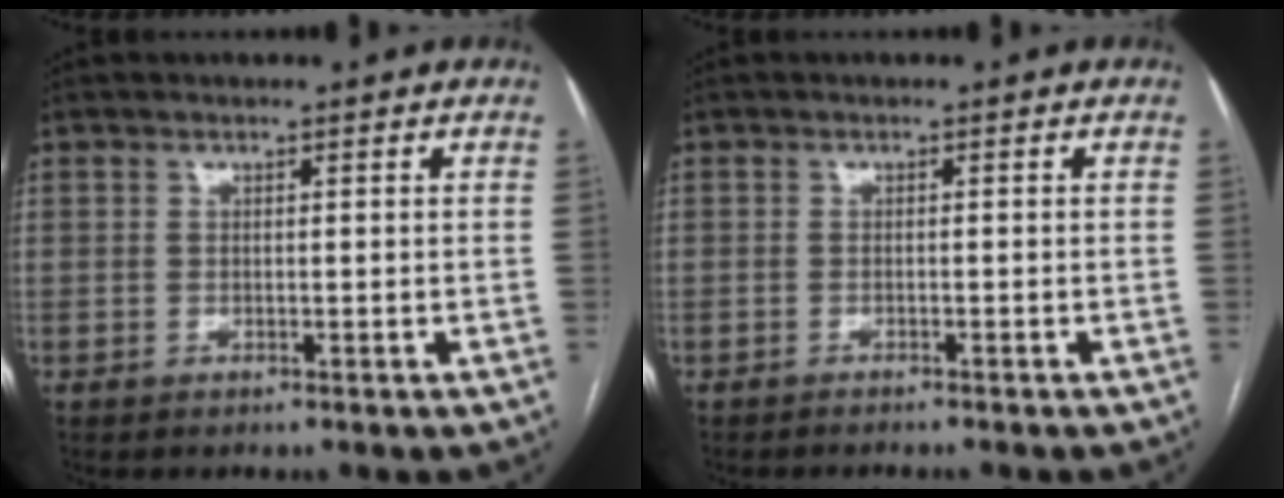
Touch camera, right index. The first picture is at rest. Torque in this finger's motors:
{"motor_torque": [0.08, -0.01, -0.06, 0.00]}